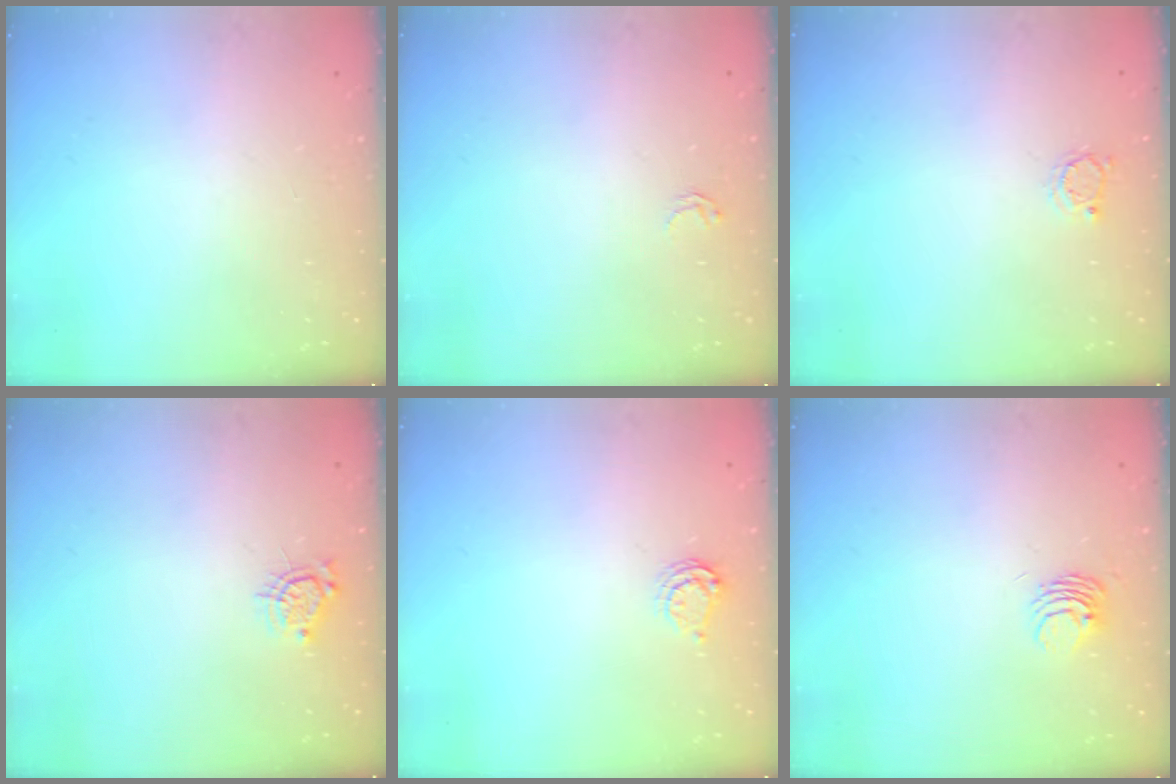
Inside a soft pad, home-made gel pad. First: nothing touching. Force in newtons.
{"total": 1.8, "press": 1.8, "slide": 0.0}
{"total": 2.6, "press": 2.6, "slide": 0.4}
{"total": 5.9, "press": 5.9, "slide": 0.5}
{"total": 4.6, "press": 4.5, "slide": 0.6}
{"total": 4.0, "press": 4.0, "slide": 0.2}